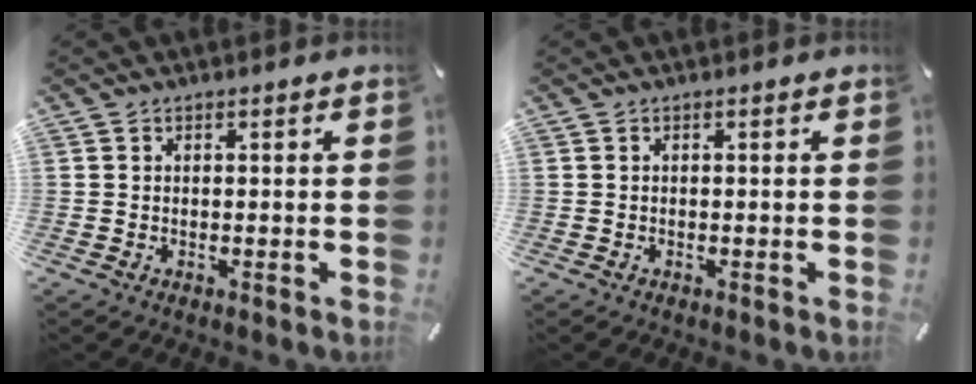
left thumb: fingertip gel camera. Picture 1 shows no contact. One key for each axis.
{"total": 0.0}